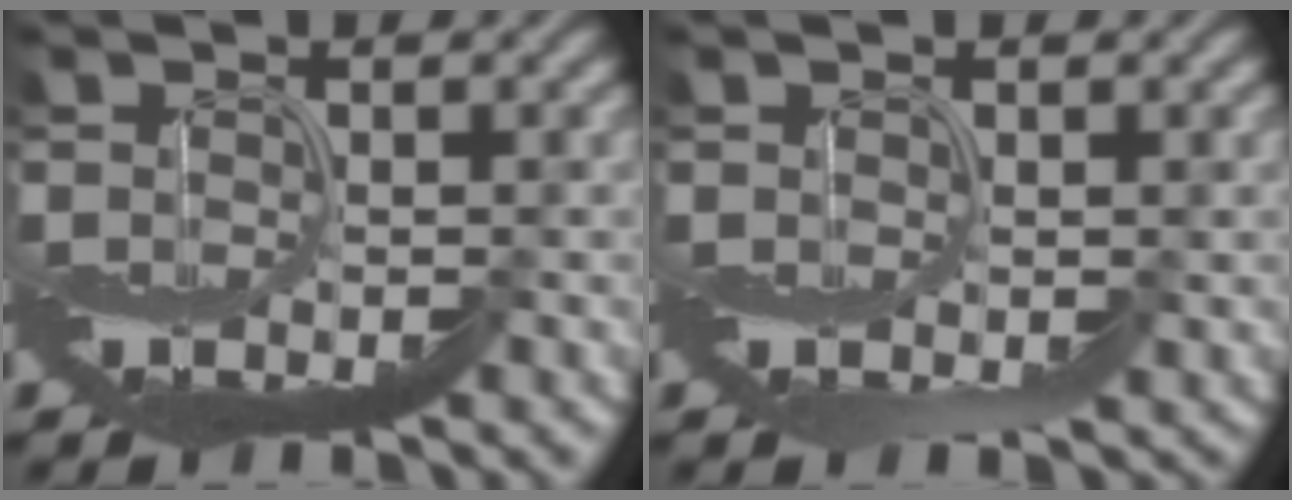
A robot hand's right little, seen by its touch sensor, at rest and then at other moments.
{"total": 1.0, "force": [0.1, 0.8, 0.6], "torque": [-0.005, -0.003, 0.003]}